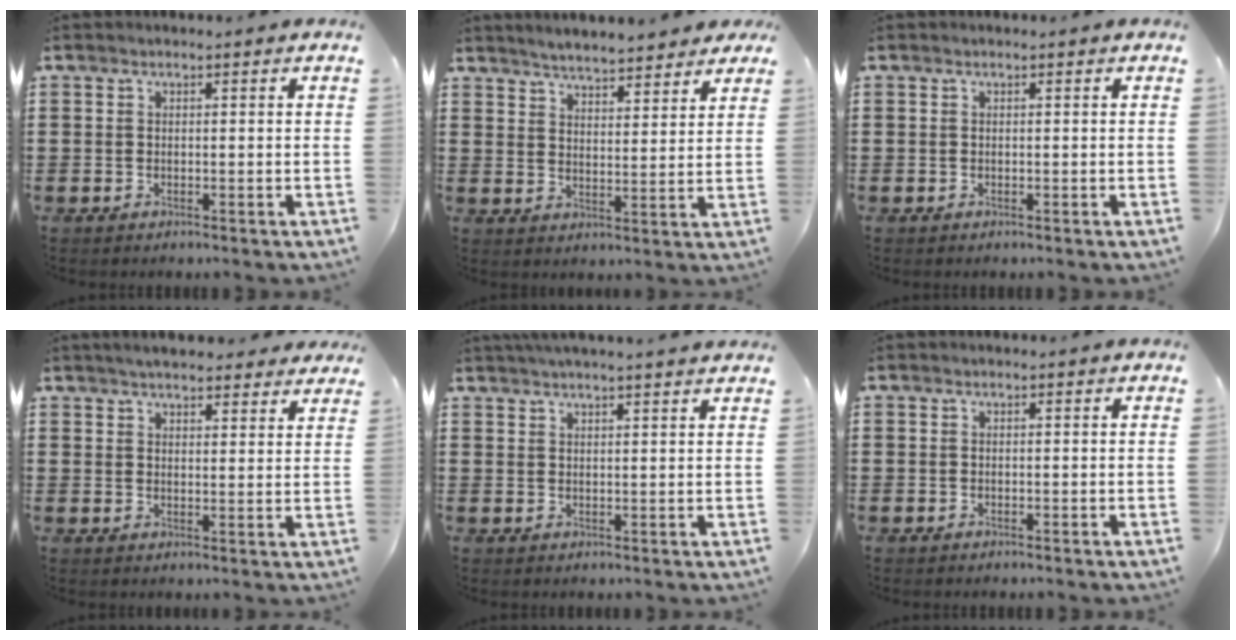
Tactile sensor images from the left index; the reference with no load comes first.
{"total": 4.2, "force": [4.1, 0.2, 0.6], "torque": [-0.030, -0.016, 0.072]}
{"total": 0.0}
{"total": 3.9, "force": [3.7, 0.6, 1.2], "torque": [-0.033, -0.006, 0.067]}
{"total": 2.5, "force": [2.3, -0.5, 0.7], "torque": [-0.019, -0.005, 0.044]}
{"total": 0.0}